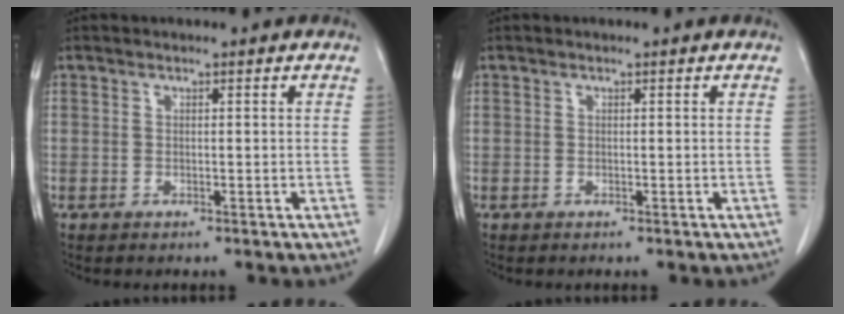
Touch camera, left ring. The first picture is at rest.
{"total": 0.0}